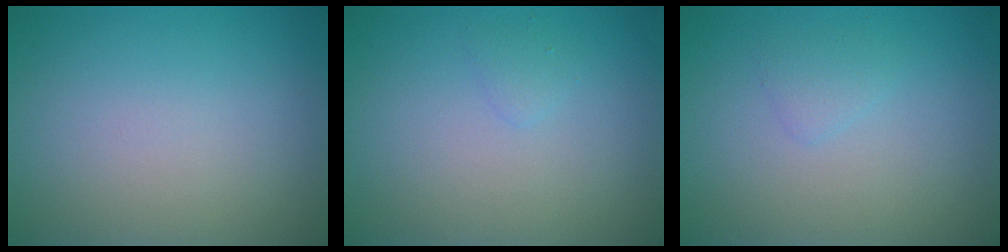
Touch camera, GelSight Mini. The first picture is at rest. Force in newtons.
{"total": 0.7, "press": 0.7, "slide": 0.1}
{"total": 1.0, "press": 1.0, "slide": 0.1}